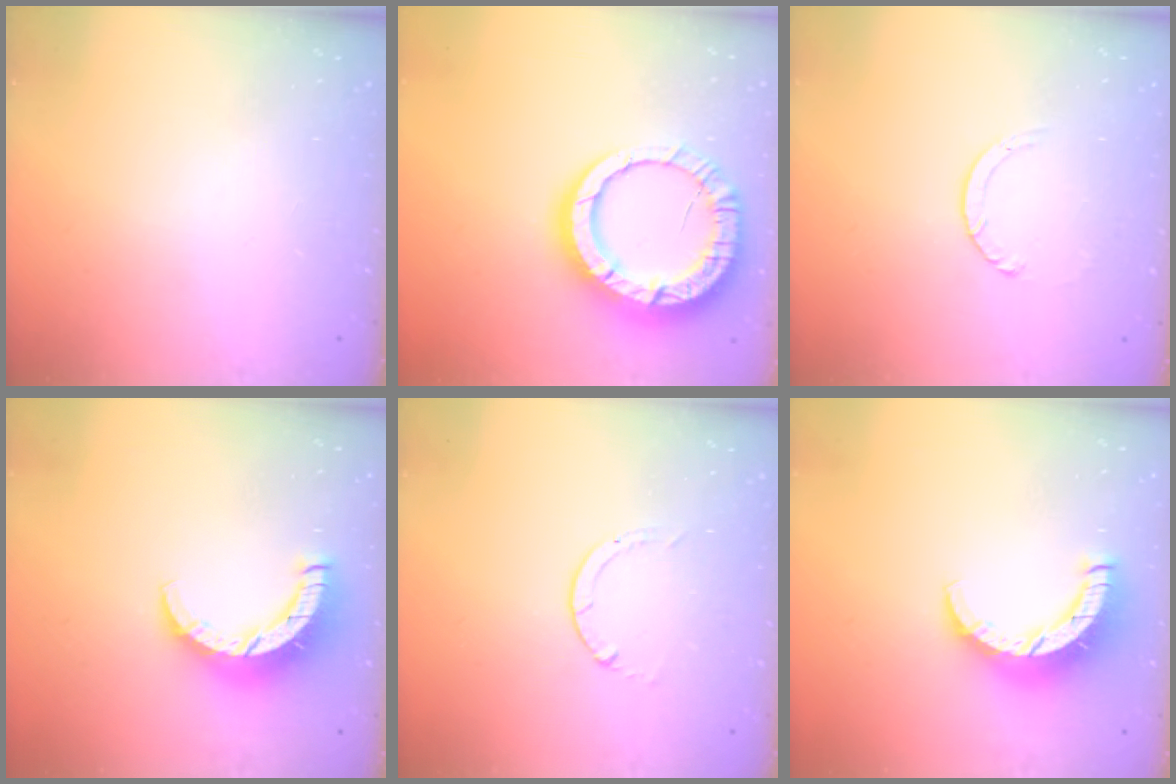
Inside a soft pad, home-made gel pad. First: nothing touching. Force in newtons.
{"total": 18.6, "press": 18.5, "slide": 1.6}
{"total": 1.3, "press": 1.2, "slide": 0.2}
{"total": 9.7, "press": 9.7, "slide": 0.2}
{"total": 0.6, "press": 0.5, "slide": 0.1}
{"total": 9.7, "press": 9.7, "slide": 0.2}